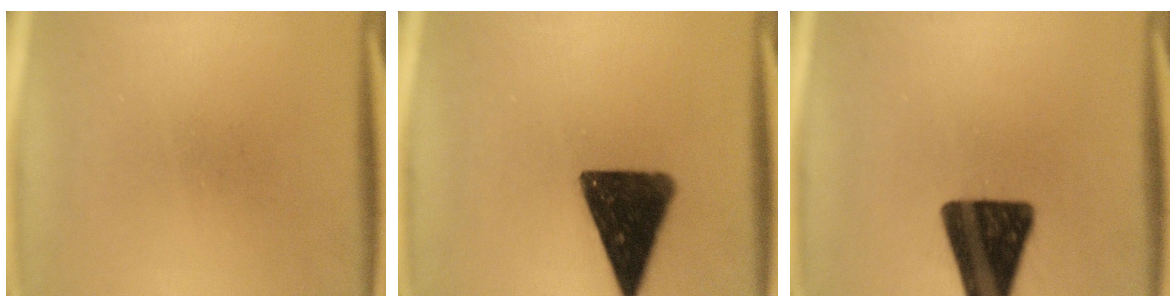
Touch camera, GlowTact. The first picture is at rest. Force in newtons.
{"total": 14.3}
{"total": 16.4}